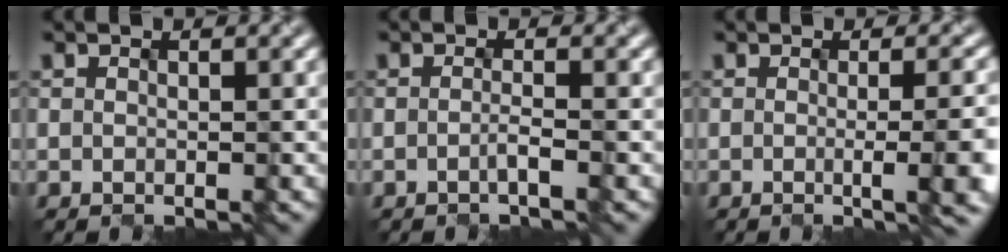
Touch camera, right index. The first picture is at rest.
{"total": 1.1, "force": [-0.7, 0.1, 0.8], "torque": [-0.016, 0.001, -0.014]}
{"total": 7.2, "force": [-0.8, 2.7, 6.7], "torque": [-0.050, 0.005, -0.007]}